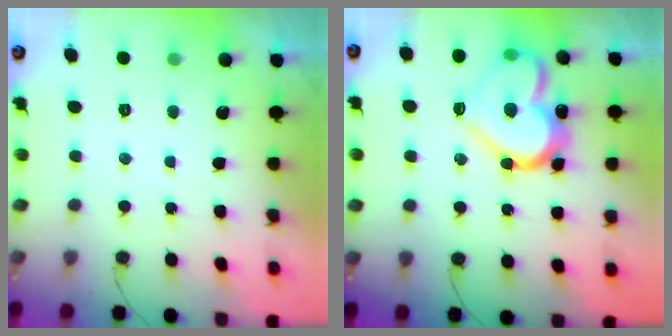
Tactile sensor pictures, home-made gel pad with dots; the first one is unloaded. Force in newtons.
{"total": 20.2, "press": 20.1, "slide": 1.6}